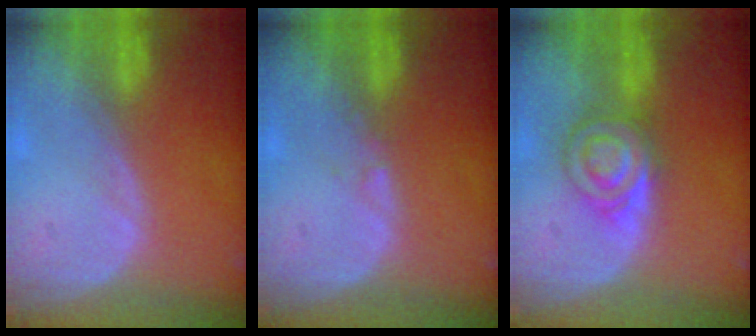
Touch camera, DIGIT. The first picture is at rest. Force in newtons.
{"total": 0.6, "press": 0.5, "slide": 0.4}
{"total": 6.1, "press": 5.9, "slide": 1.8}